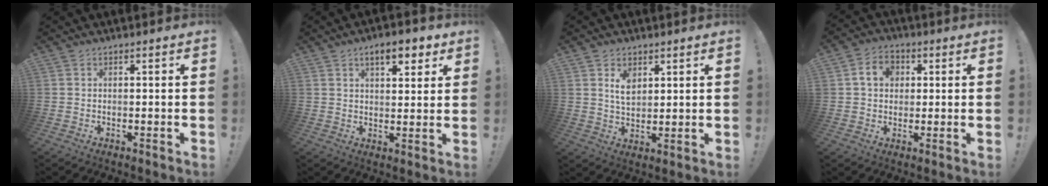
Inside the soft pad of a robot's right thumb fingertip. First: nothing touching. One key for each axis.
{"total": 7.7, "fx": 4.7, "fy": 3.2, "fz": 5.3, "tx": -0.071, "ty": -0.016, "tz": 0.078}
{"total": 6.1, "fx": 3.2, "fy": 4.3, "fz": 3.0, "tx": -0.050, "ty": -0.013, "tz": 0.059}
{"total": 7.8, "fx": 2.0, "fy": 6.1, "fz": 4.5, "tx": -0.069, "ty": 0.010, "tz": 0.038}